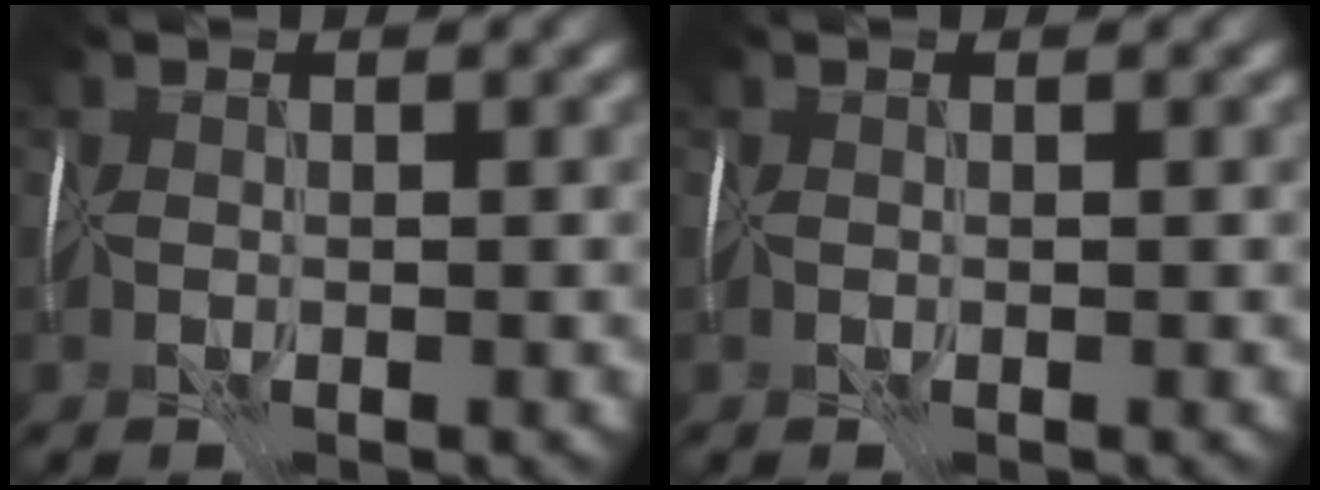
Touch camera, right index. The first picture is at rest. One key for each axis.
{"total": 0.0}